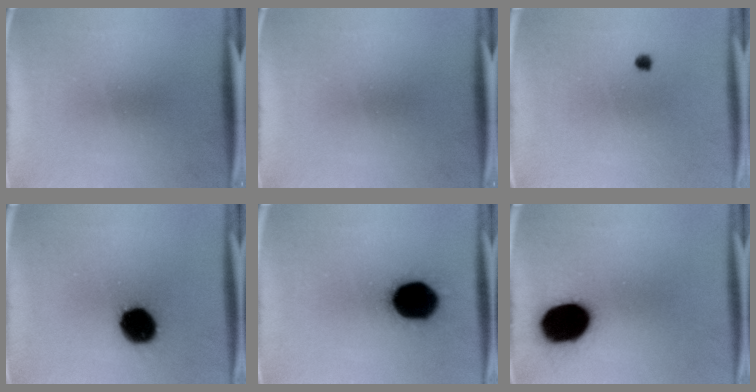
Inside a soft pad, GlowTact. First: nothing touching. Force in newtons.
{"total": 0.0}
{"total": 0.9}
{"total": 13.0}
{"total": 19.2}
{"total": 17.3}